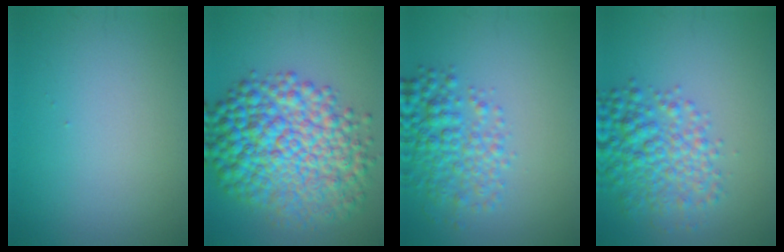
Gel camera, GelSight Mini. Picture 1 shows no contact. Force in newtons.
{"total": 11.2, "press": 11.2, "slide": 0.0}
{"total": 4.5, "press": 4.5, "slide": 0.1}
{"total": 5.5, "press": 5.5, "slide": 0.2}